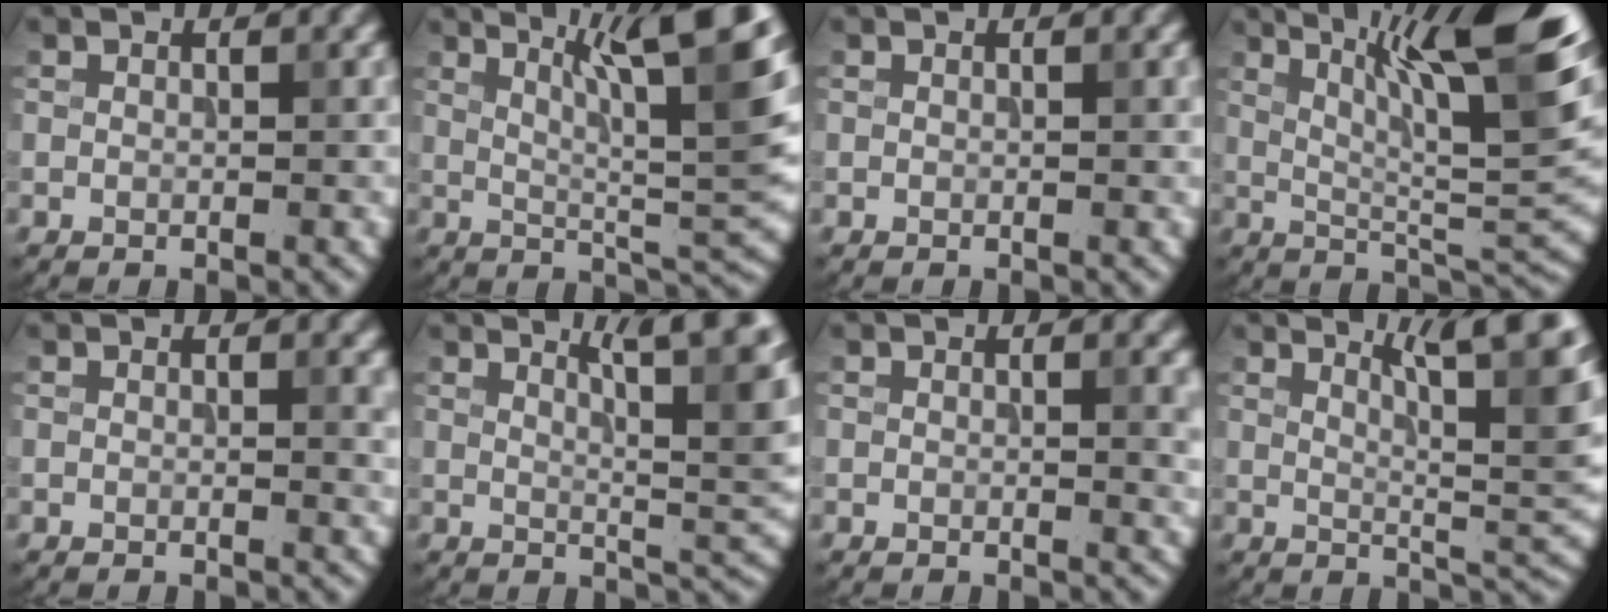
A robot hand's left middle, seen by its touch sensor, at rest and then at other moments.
{"total": 10.6, "force": [5.0, 2.0, 9.2], "torque": [-0.117, 0.013, 0.083]}
{"total": 0.6, "force": [0.1, 0.1, 0.6], "torque": [-0.008, -0.001, 0.002]}
{"total": 13.4, "force": [6.5, 2.5, 11.4], "torque": [-0.167, 0.006, 0.113]}
{"total": 1.3, "force": [0.3, 0.2, 1.2], "torque": [-0.012, -0.003, 0.005]}
{"total": 7.3, "force": [3.5, 1.8, 6.1], "torque": [-0.056, 0.011, 0.052]}
{"total": 1.7, "force": [0.3, 0.3, 1.6], "torque": [-0.017, -0.003, 0.005]}
{"total": 7.9, "force": [4.2, 1.6, 6.5], "torque": [-0.070, 0.008, 0.066]}